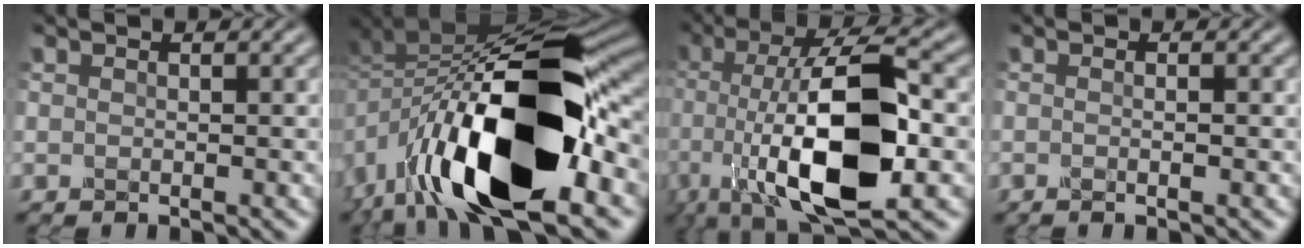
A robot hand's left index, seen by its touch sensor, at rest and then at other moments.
{"total": 17.0, "force": [-5.2, 8.0, 14.1], "torque": [-0.255, -0.015, -0.087]}
{"total": 14.6, "force": [-2.9, 5.6, 13.1], "torque": [-0.237, 0.006, -0.056]}
{"total": 1.6, "force": [-0.2, 0.6, 1.4], "torque": [0.000, 0.003, -0.016]}